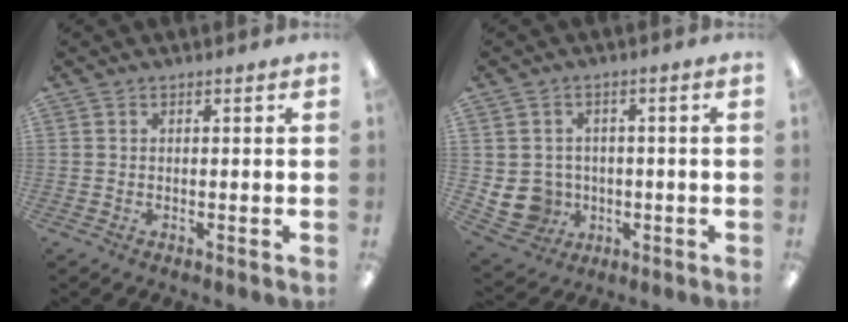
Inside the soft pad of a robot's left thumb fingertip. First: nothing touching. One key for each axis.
{"total": 7.6, "fx": -0.8, "fy": 7.2, "fz": 2.2, "tx": -0.071, "ty": 0.004, "tz": -0.007}